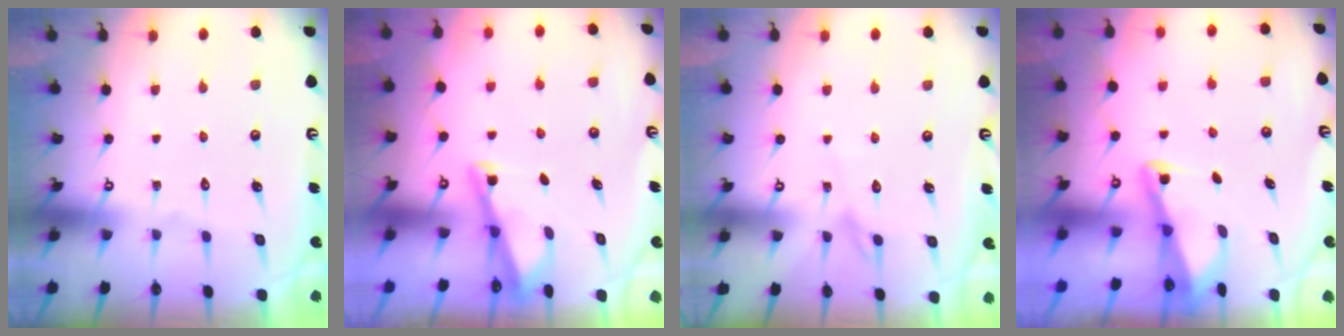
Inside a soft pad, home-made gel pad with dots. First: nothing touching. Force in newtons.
{"total": 2.7, "press": 2.7, "slide": 0.3}
{"total": 2.5, "press": 2.5, "slide": 0.3}
{"total": 2.0, "press": 2.0, "slide": 0.4}